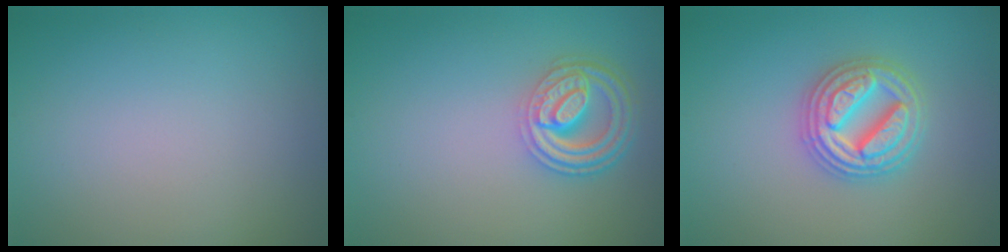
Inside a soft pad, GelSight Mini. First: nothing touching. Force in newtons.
{"total": 4.5, "press": 3.5, "slide": 2.8}
{"total": 4.8, "press": 4.8, "slide": 0.8}